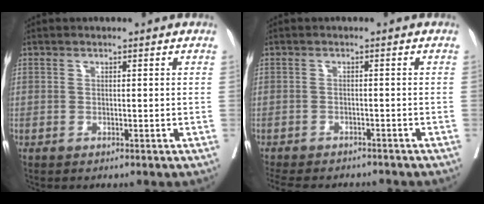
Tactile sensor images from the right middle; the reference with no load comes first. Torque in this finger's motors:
{"motor_torque": [1.11, -1.03, 0.44, 0.12]}